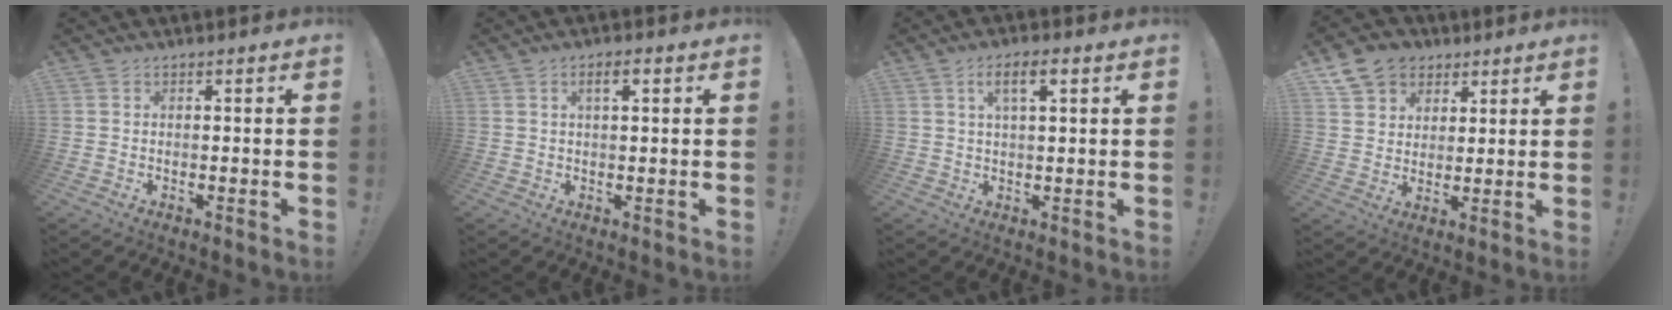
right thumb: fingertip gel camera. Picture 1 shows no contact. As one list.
[{"total": 3.3, "force": [1.4, 0.7, 2.9], "torque": [-0.046, -0.001, 0.018]}, {"total": 5.8, "force": [2.4, 1.6, 5.0], "torque": [-0.079, -0.001, 0.034]}, {"total": 10.8, "force": [6.0, 8.3, 3.4], "torque": [-0.057, -0.027, 0.121]}]